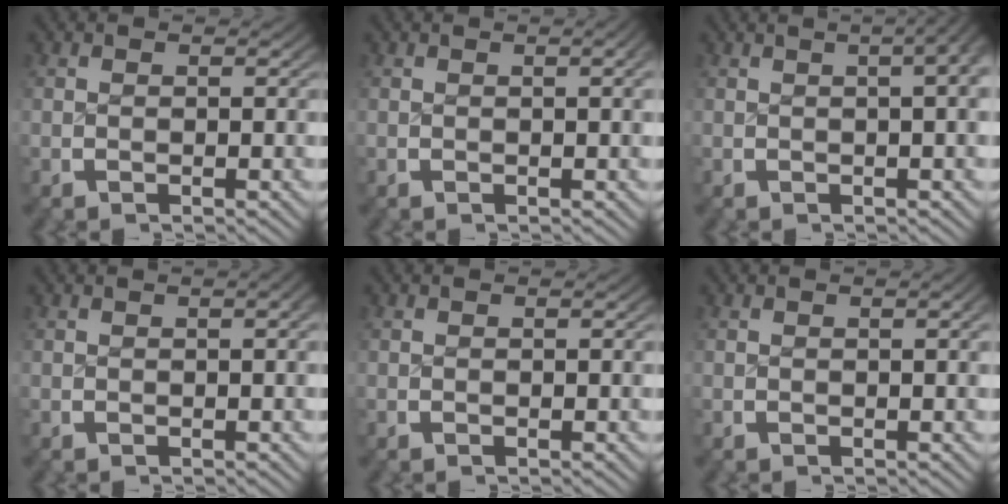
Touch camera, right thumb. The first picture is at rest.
{"total": 1.0, "force": [0.0, 0.1, 1.0], "torque": [-0.013, 0.003, 0.003]}
{"total": 8.6, "force": [3.0, 4.3, 6.8], "torque": [-0.052, 0.051, 0.018]}
{"total": 1.0, "force": [0.1, 0.1, 1.0], "torque": [-0.011, 0.005, 0.002]}
{"total": 0.0}
{"total": 0.7, "force": [0.0, 0.0, 0.6], "torque": [-0.007, 0.003, 0.002]}